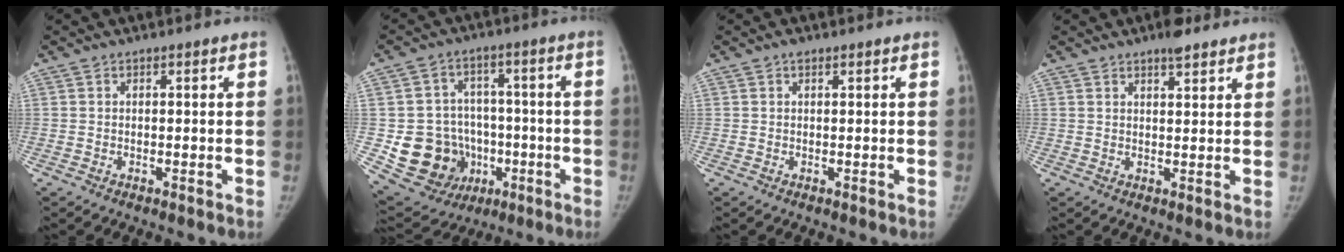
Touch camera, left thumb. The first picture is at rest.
{"total": 16.3, "force": [-3.3, 14.5, 6.8], "torque": [-0.091, 0.033, -0.030]}
{"total": 0.9, "force": [0.6, 0.5, 0.5], "torque": [-0.004, -0.001, 0.007]}
{"total": 3.8, "force": [2.9, 1.4, 1.9], "torque": [-0.018, -0.017, 0.043]}